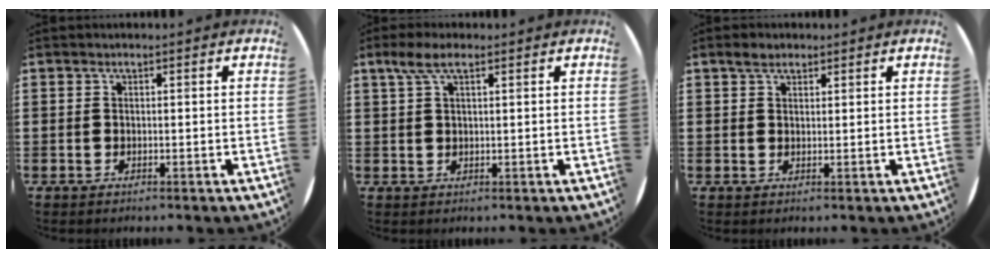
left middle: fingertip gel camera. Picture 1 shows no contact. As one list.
[{"total": 3.6, "force": [2.0, 1.2, 2.7], "torque": [-0.049, 0.005, 0.033]}, {"total": 2.0, "force": [1.7, 0.9, 0.7], "torque": [-0.006, 0.003, 0.029]}]